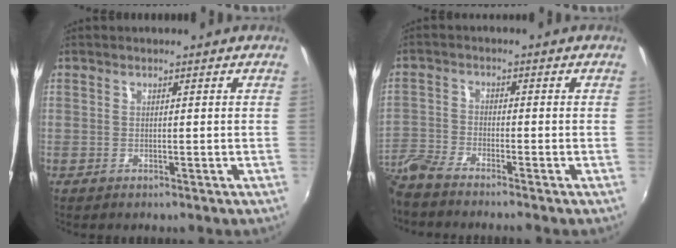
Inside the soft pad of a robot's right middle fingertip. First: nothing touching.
{"total": 6.8, "force": [-6.3, 0.2, 2.7], "torque": [-0.075, -0.018, -0.131]}